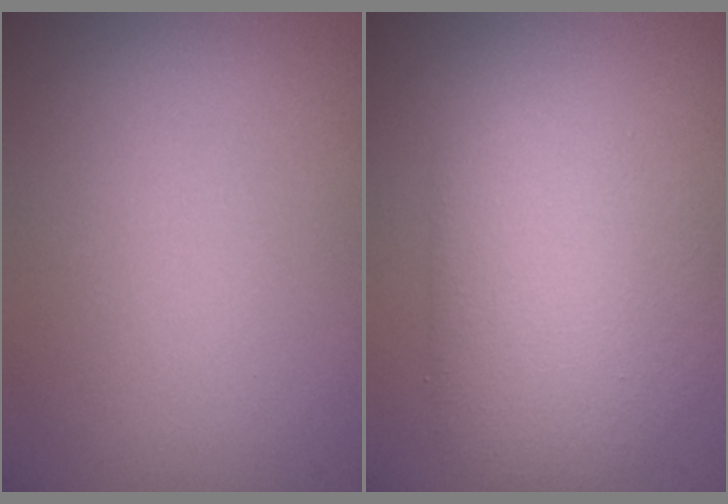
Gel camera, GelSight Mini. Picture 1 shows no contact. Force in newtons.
{"total": 5.1, "press": 5.1, "slide": 0.4}